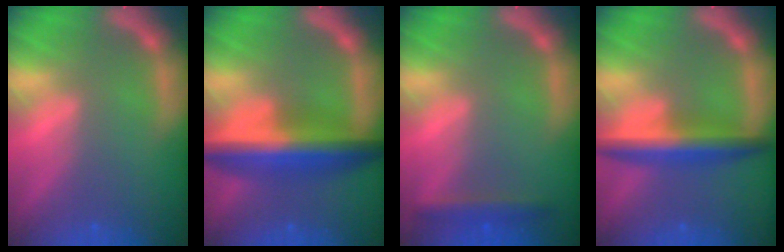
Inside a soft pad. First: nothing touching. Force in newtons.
{"total": 8.5}
{"total": 2.4}
{"total": 5.5}